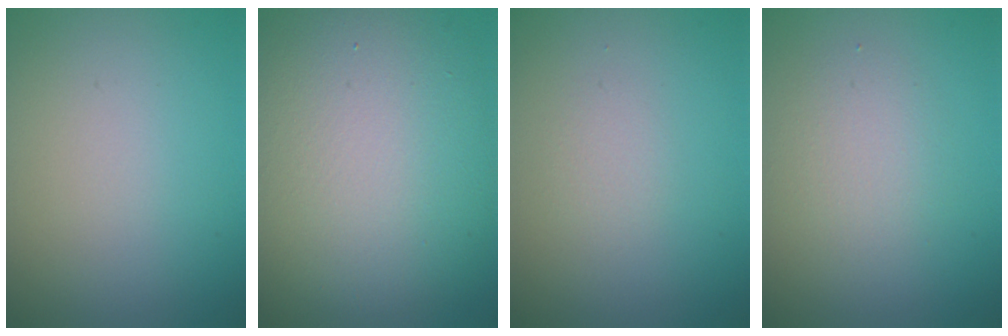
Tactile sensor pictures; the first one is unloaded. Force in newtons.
{"total": 13.9, "press": 13.8, "slide": 0.9}
{"total": 0.9, "press": 0.9, "slide": 0.1}
{"total": 2.3, "press": 2.3, "slide": 0.2}